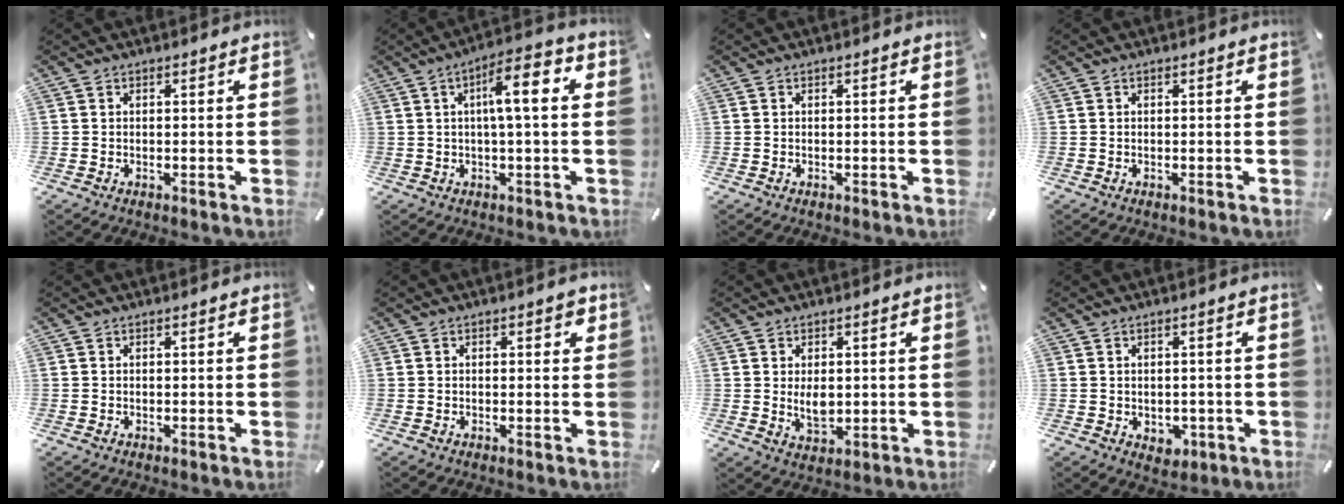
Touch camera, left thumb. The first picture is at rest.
{"total": 10.4, "force": [2.0, 2.6, 9.8], "torque": [-0.152, -0.001, 0.024]}
{"total": 0.0}
{"total": 0.0}
{"total": 0.0}
{"total": 1.4, "force": [0.5, 0.9, 0.9], "torque": [-0.011, 0.004, 0.005]}
{"total": 5.2, "force": [0.6, 3.6, 3.6], "torque": [-0.068, -0.008, 0.007]}
{"total": 2.9, "force": [-0.3, 2.6, 1.2], "torque": [-0.005, -0.002, -0.007]}